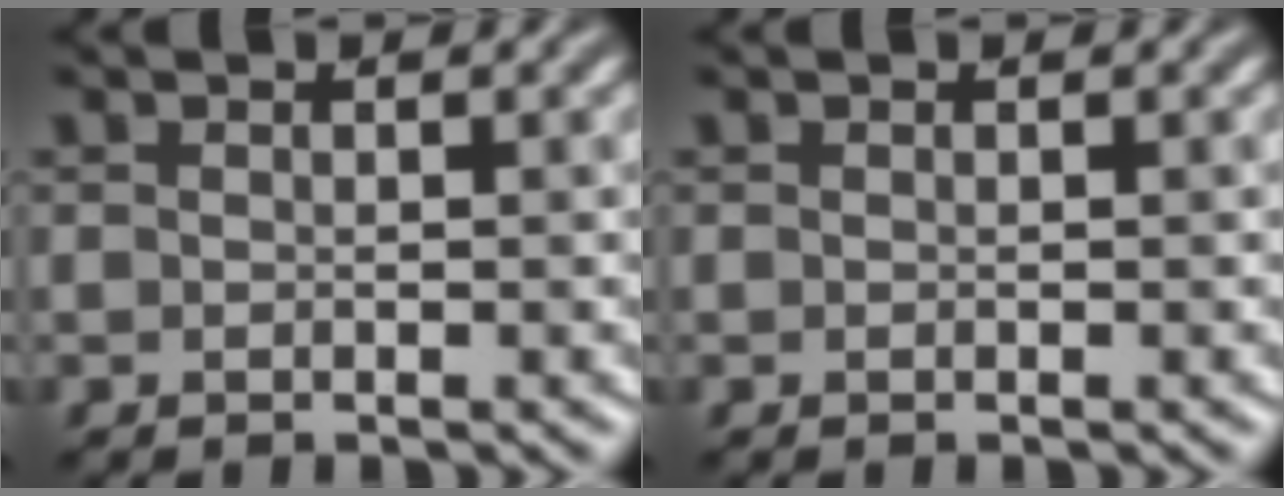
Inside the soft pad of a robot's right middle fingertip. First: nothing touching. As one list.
[{"total": 0.0}]